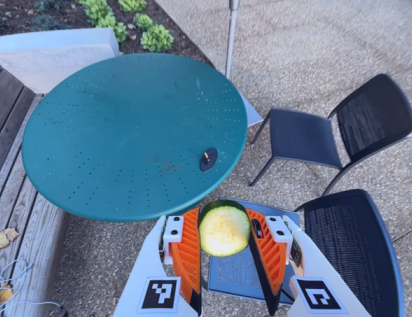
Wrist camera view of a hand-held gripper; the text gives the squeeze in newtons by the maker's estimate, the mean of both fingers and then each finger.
{"total": 13.8, "left": 14.1, "right": 13.5}